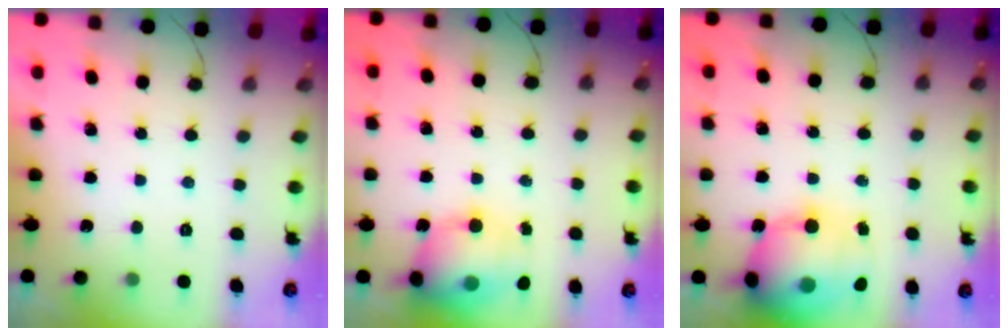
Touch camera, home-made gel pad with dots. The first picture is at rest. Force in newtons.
{"total": 13.3, "press": 12.9, "slide": 3.2}
{"total": 21.9, "press": 21.3, "slide": 5.0}